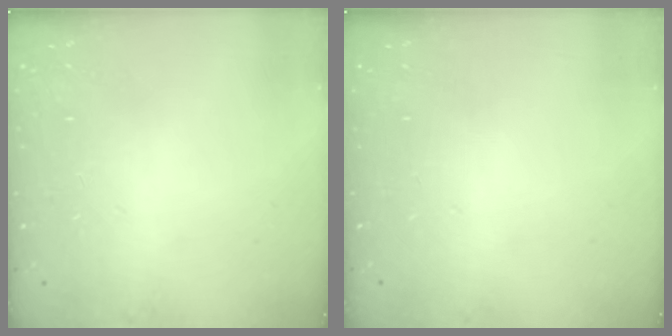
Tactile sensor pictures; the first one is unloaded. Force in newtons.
{"total": 0.0}